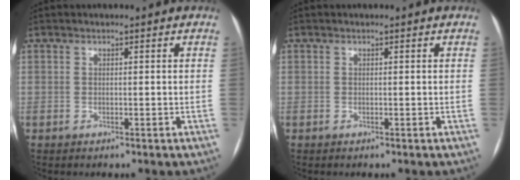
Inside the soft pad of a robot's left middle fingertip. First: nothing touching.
{"total": 0.0}